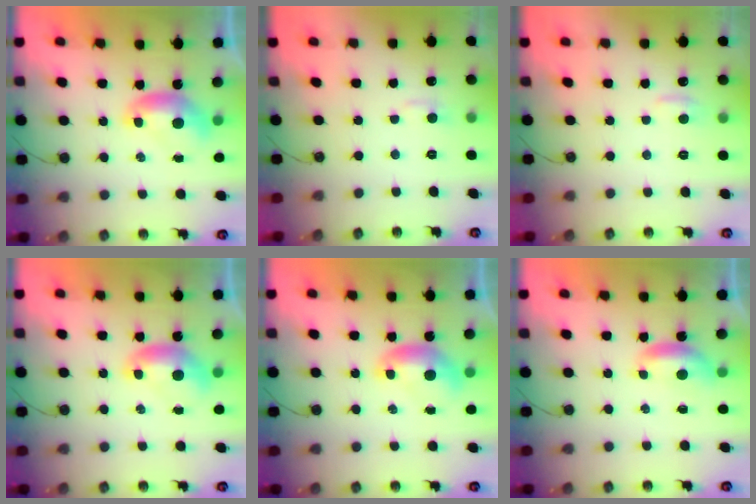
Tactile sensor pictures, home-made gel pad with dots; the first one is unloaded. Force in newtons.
{"total": 1.5, "press": 1.3, "slide": 0.8}
{"total": 1.0, "press": 0.7, "slide": 0.7}
{"total": 0.0}
{"total": 0.0}
{"total": 0.6, "press": 0.1, "slide": 0.5}